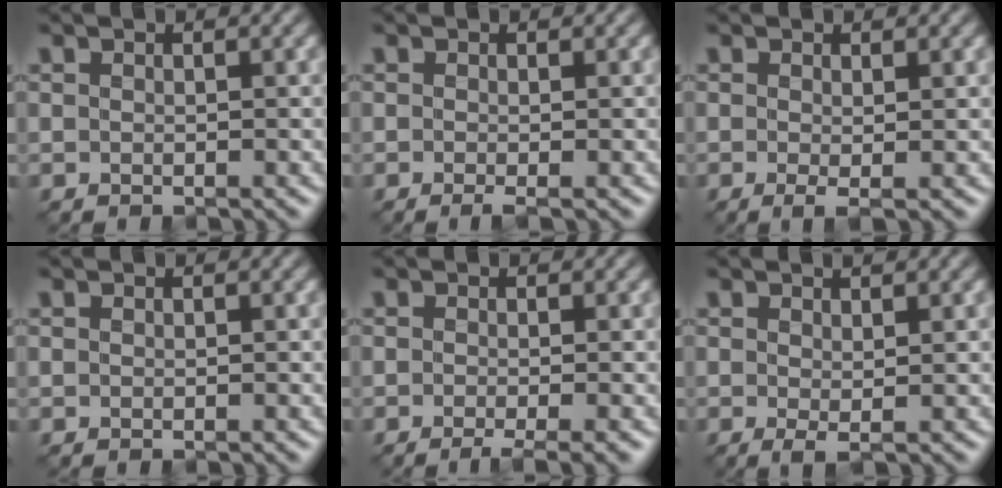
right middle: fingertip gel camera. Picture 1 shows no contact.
{"total": 0.9, "force": [-0.5, 0.0, 0.7], "torque": [-0.016, -0.009, -0.011]}
{"total": 1.1, "force": [-0.2, 0.1, 1.1], "torque": [-0.021, -0.009, -0.006]}
{"total": 0.0}
{"total": 2.7, "force": [-1.5, 0.5, 2.3], "torque": [-0.031, -0.008, -0.029]}
{"total": 1.4, "force": [0.3, 0.2, 1.3], "torque": [-0.026, -0.008, 0.004]}